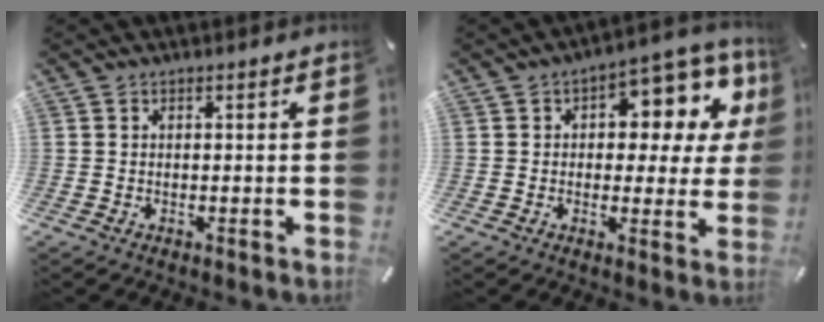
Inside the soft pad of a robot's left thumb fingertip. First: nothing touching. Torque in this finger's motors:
{"motor_torque": [1.31, 1.31, 0.79, -0.76, 0.03]}